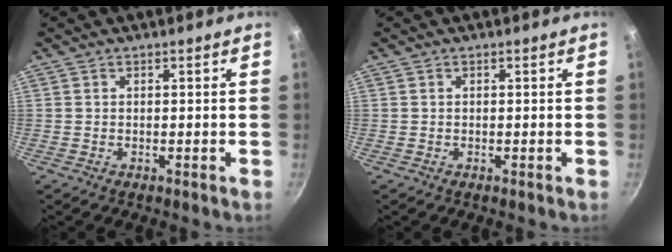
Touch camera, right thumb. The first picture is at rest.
{"total": 0.0}